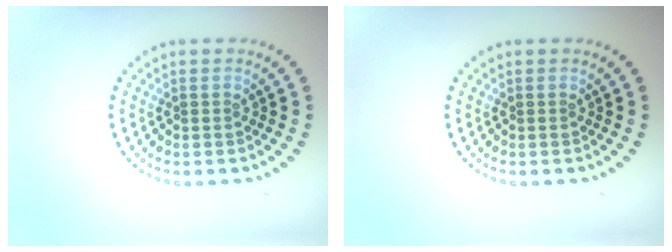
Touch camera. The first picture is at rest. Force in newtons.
{"total": 0.0}